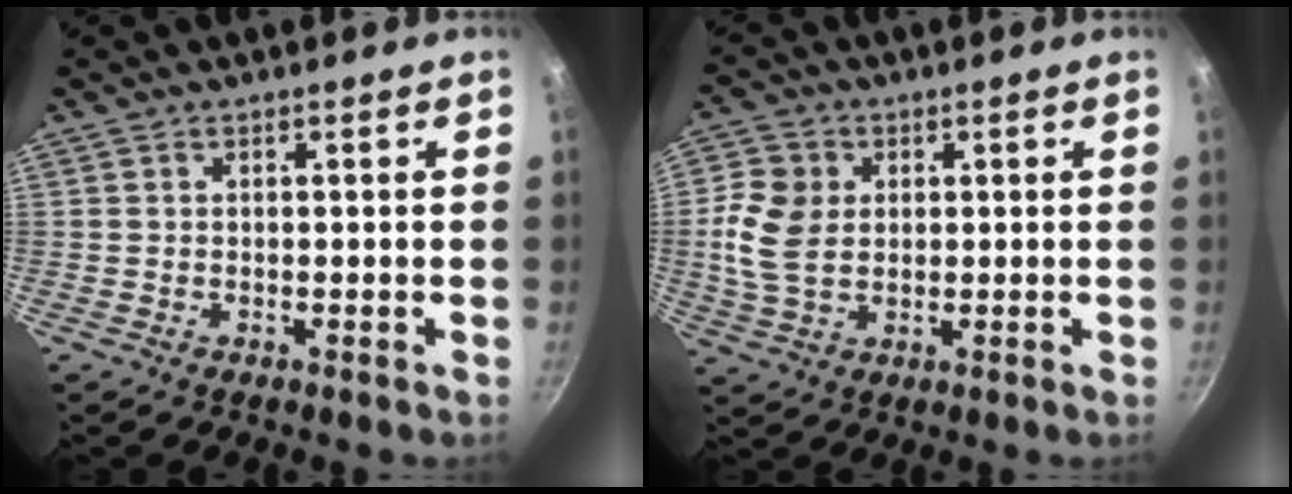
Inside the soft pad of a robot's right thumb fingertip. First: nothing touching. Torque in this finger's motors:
{"motor_torque": [-0.56, 0.46, 0.44, 0.83, 0.08]}